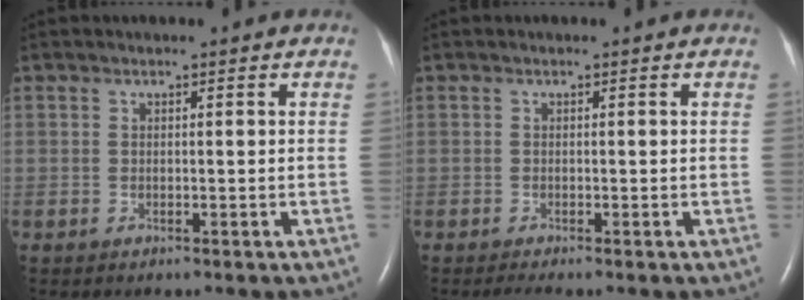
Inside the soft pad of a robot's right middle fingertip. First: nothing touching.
{"total": 0.8, "force": [-0.6, -0.2, 0.5], "torque": [-0.014, -0.004, -0.014]}